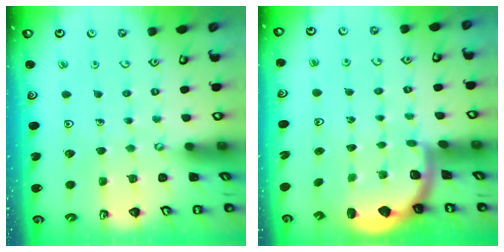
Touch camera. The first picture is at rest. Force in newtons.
{"total": 2.0, "press": 2.0, "slide": 0.5}